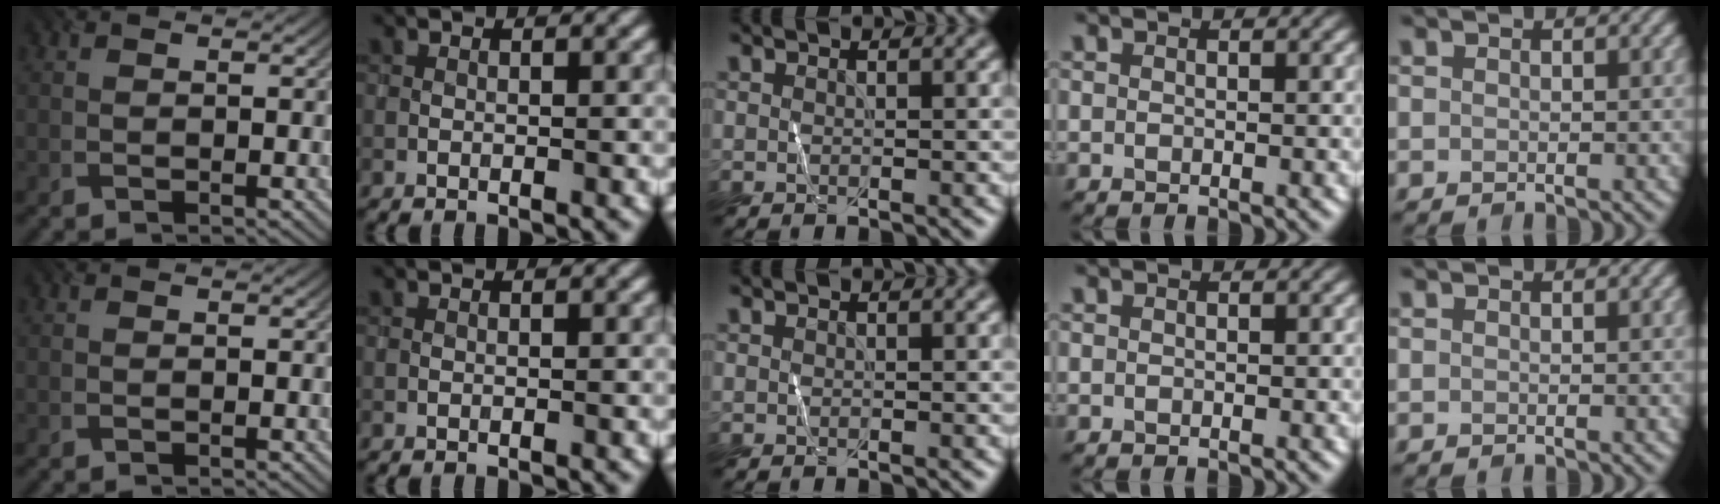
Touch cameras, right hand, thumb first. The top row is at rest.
{}